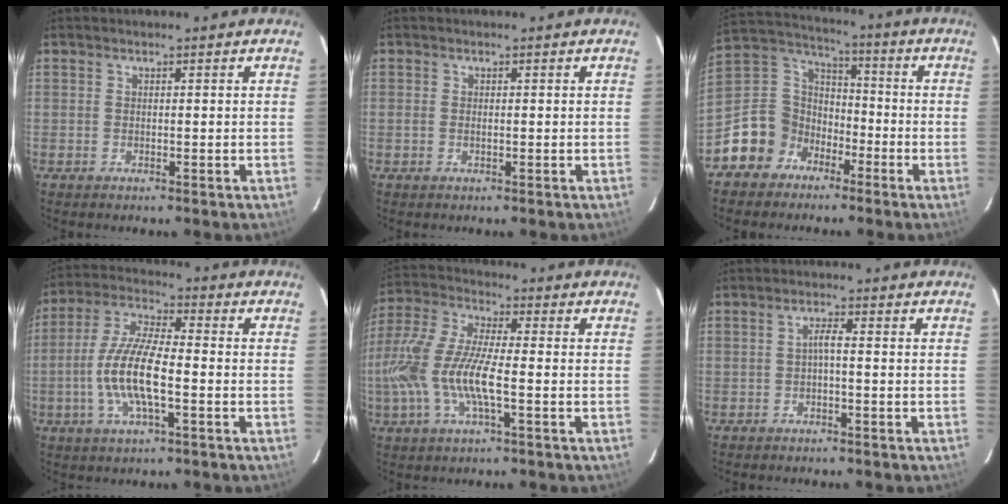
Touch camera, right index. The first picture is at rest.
{"total": 0.9, "force": [-0.1, 0.5, 0.8], "torque": [-0.015, -0.001, -0.003]}
{"total": 11.5, "force": [-6.8, 9.1, 2.2], "torque": [-0.066, 0.048, -0.126]}
{"total": 12.3, "force": [-2.9, 3.3, 11.5], "torque": [-0.240, -0.001, -0.059]}
{"total": 15.2, "force": [-3.1, 3.9, 14.4], "torque": [-0.301, -0.004, -0.064]}
{"total": 1.7, "force": [-0.6, 0.1, 1.5], "torque": [-0.031, 0.006, -0.010]}